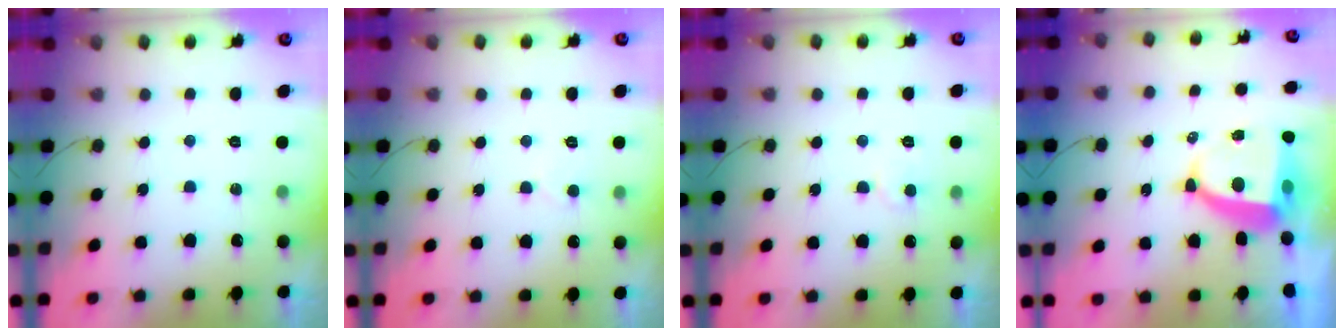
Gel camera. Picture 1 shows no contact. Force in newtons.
{"total": 4.1, "press": 4.0, "slide": 0.4}
{"total": 3.9, "press": 3.9, "slide": 0.3}
{"total": 8.3, "press": 8.2, "slide": 1.1}